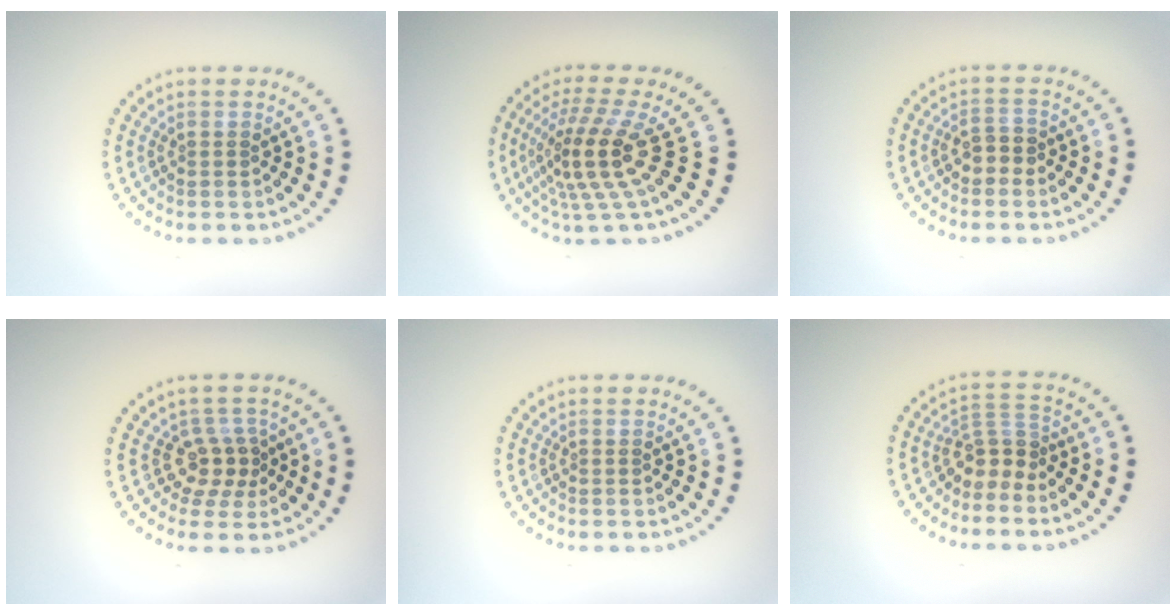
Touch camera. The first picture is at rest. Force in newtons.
{"total": 5.0, "press": 3.6, "slide": 3.4}
{"total": 1.9, "press": 1.7, "slide": 0.7}
{"total": 2.8, "press": 2.1, "slide": 1.9}
{"total": 0.0}
{"total": 2.8, "press": 2.0, "slide": 2.0}